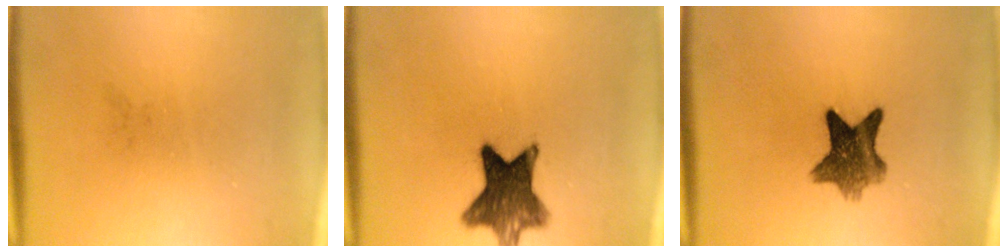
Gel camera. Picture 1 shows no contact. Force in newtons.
{"total": 10.0}
{"total": 7.8}